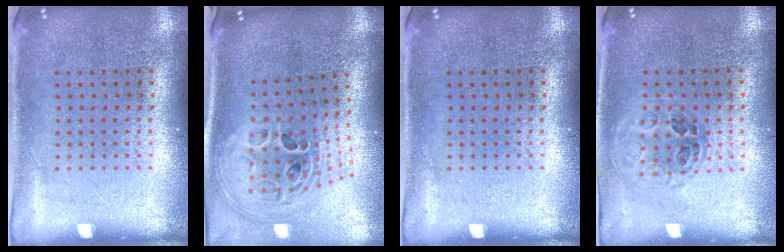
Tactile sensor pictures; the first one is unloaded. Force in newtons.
{"total": 2.9, "press": 2.0, "slide": 2.1}
{"total": 0.0}
{"total": 1.1, "press": 1.0, "slide": 0.5}